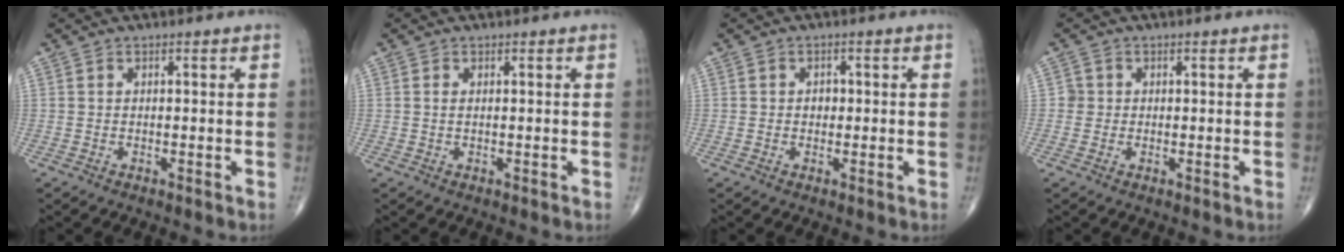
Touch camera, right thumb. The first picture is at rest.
{"total": 0.7, "force": [0.1, 0.4, 0.6], "torque": [-0.018, 0.003, 0.004]}
{"total": 1.7, "force": [0.0, 1.4, 0.9], "torque": [-0.004, 0.004, -0.002]}
{"total": 1.5, "force": [0.0, 1.5, 0.1], "torque": [0.008, 0.005, -0.003]}